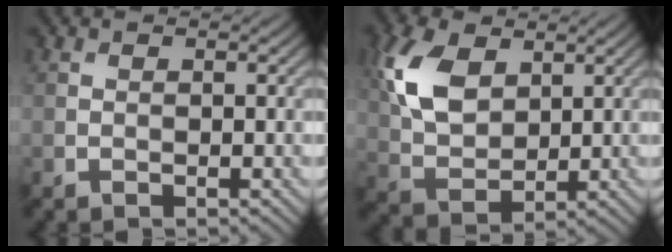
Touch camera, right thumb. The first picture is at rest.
{"total": 9.2, "force": [3.6, 5.7, 6.3], "torque": [-0.164, 0.010, 0.073]}